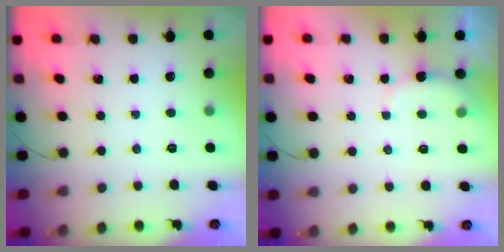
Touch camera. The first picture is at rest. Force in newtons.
{"total": 3.4, "press": 3.3, "slide": 0.9}